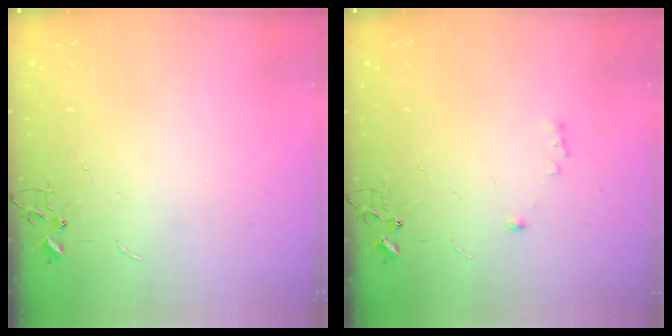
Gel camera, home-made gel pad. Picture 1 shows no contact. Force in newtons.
{"total": 4.9, "press": 4.8, "slide": 0.9}